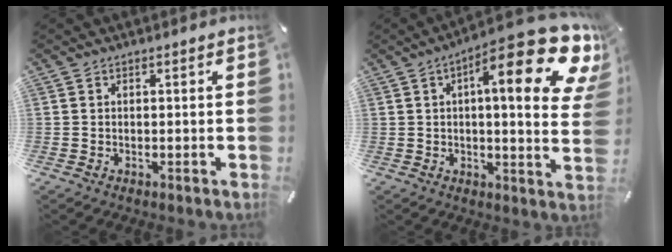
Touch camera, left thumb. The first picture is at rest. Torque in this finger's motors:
{"motor_torque": [2.50, 2.51, 2.07, -0.70, 0.31]}